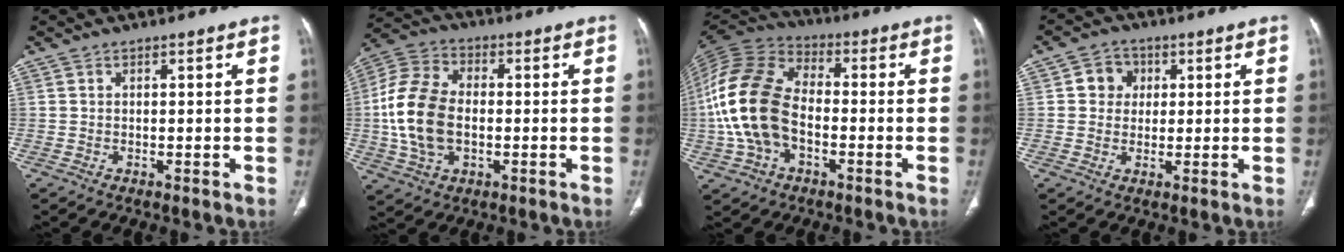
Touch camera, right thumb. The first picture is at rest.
{"total": 15.0, "force": [-1.1, 9.7, 11.5], "torque": [-0.234, 0.017, -0.020]}
{"total": 17.9, "force": [-2.6, 11.4, 13.5], "torque": [-0.284, 0.031, -0.052]}
{"total": 4.9, "force": [1.1, 4.5, 1.7], "torque": [0.002, 0.004, 0.013]}